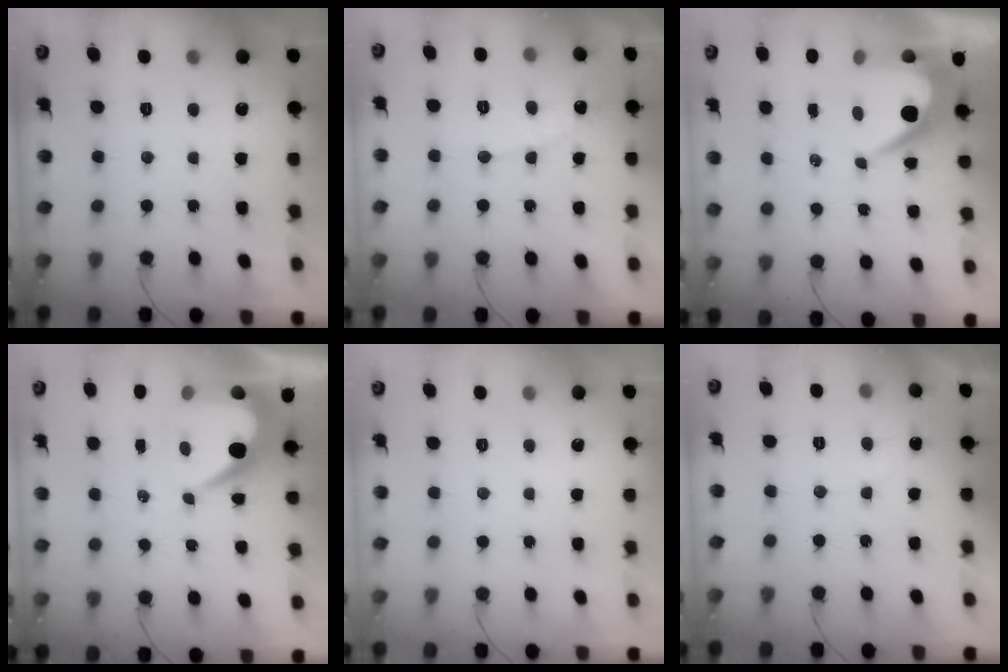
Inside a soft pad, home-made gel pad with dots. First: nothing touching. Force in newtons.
{"total": 6.6, "press": 6.6, "slide": 0.5}
{"total": 8.5, "press": 8.5, "slide": 0.6}
{"total": 8.4, "press": 8.3, "slide": 0.7}
{"total": 0.0}
{"total": 2.7, "press": 2.7, "slide": 0.1}